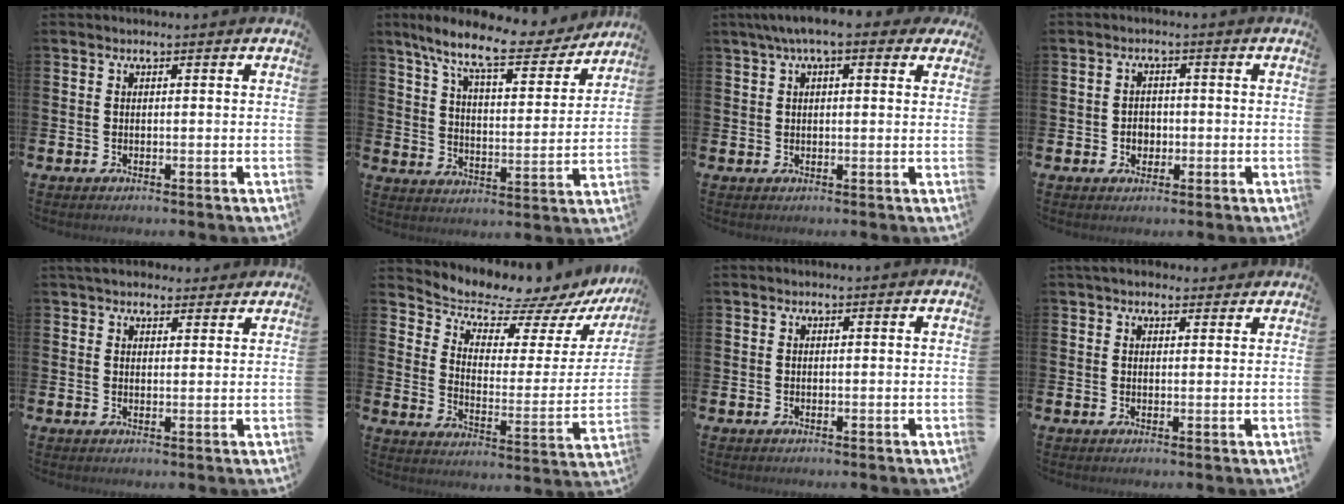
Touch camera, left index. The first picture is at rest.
{"total": 11.1, "force": [9.4, 2.4, 5.4], "torque": [-0.127, -0.052, 0.159]}
{"total": 5.3, "force": [3.5, 1.4, 3.6], "torque": [-0.064, -0.001, 0.058]}
{"total": 2.2, "force": [-0.5, 1.9, 0.9], "torque": [-0.006, 0.000, -0.017]}
{"total": 3.9, "force": [3.5, 1.4, 0.6], "torque": [-0.009, -0.011, 0.064]}
{"total": 7.6, "force": [7.1, 2.0, 1.8], "torque": [-0.060, -0.066, 0.114]}
{"total": 0.0}
{"total": 2.6, "force": [2.4, 1.1, 0.5], "torque": [-0.002, -0.006, 0.041]}